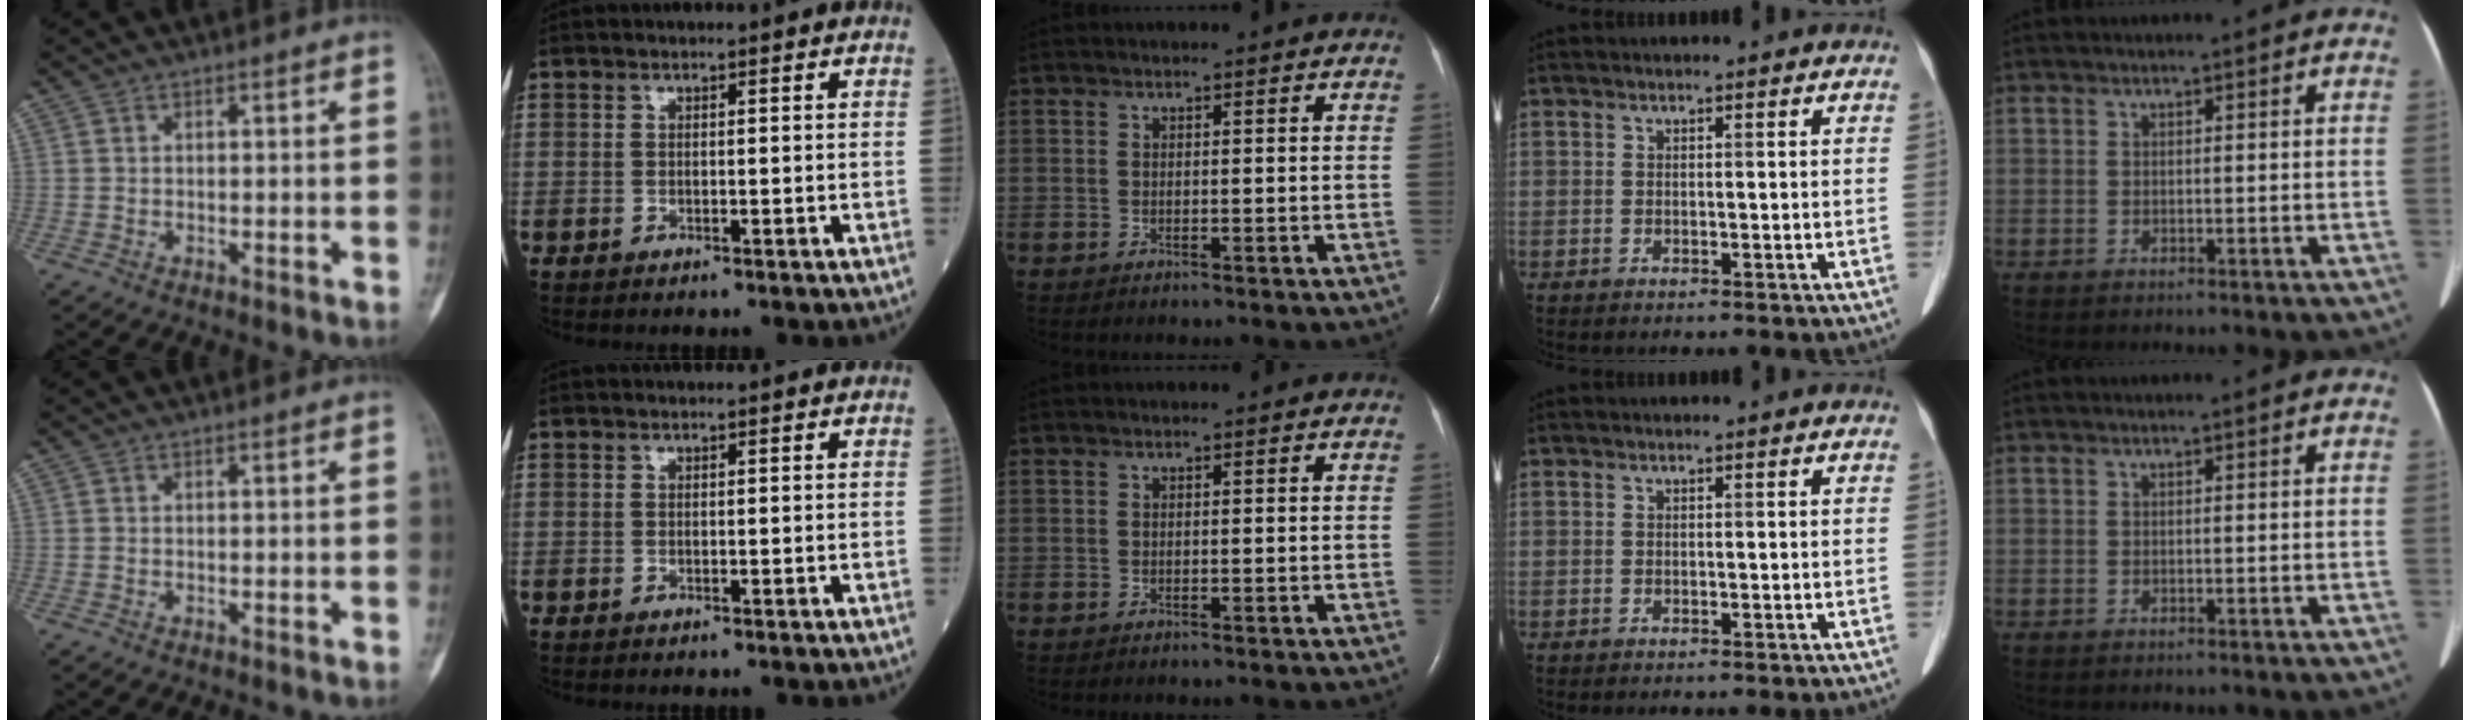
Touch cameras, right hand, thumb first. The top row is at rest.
{}